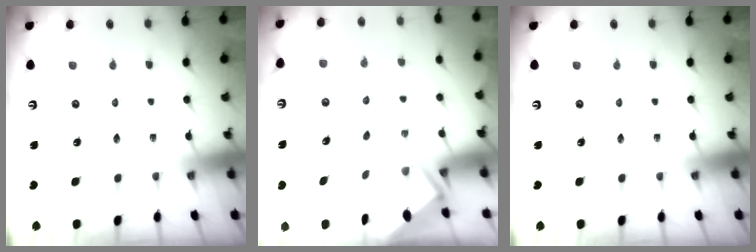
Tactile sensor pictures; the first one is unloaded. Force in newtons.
{"total": 2.9, "press": 2.9, "slide": 0.3}
{"total": 0.0}